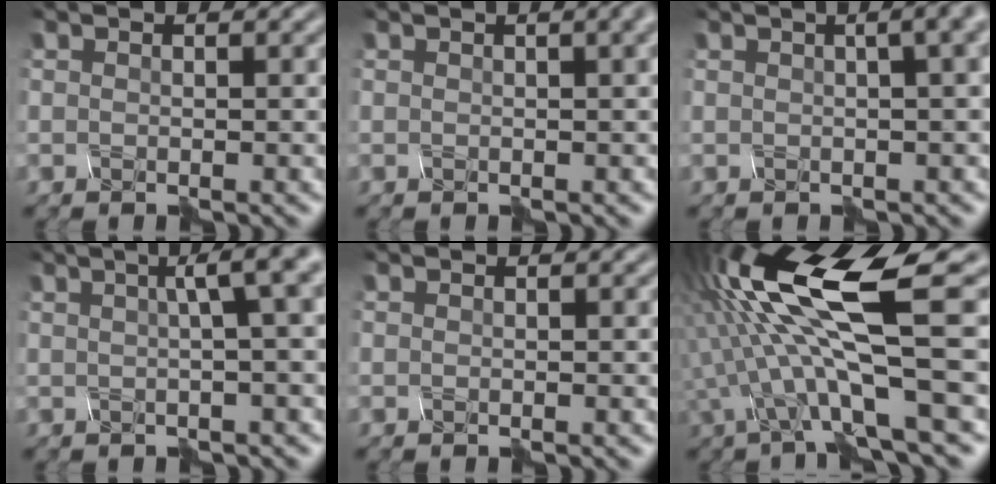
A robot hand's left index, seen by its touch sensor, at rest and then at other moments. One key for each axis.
{"total": 7.0, "fx": 3.2, "fy": 3.4, "fz": 5.2, "tx": -0.013, "ty": 0.039, "tz": 0.024}
{"total": 7.9, "fx": 2.9, "fy": 3.9, "fz": 6.3, "tx": -0.030, "ty": 0.043, "tz": 0.027}
{"total": 3.8, "fx": 0.2, "fy": 0.2, "fz": 3.8, "tx": -0.033, "ty": 0.001, "tz": 0.026}
{"total": 0.0}
{"total": 10.2, "fx": -0.8, "fy": 1.1, "fz": 10.2, "tx": -0.228, "ty": -0.007, "tz": 0.026}